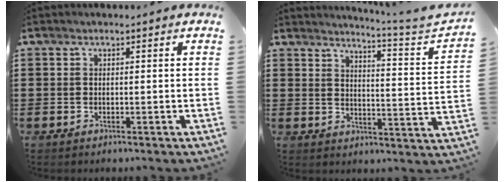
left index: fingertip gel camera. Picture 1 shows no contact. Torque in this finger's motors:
{"motor_torque": [-0.81, 0.92, -0.35, -0.01]}